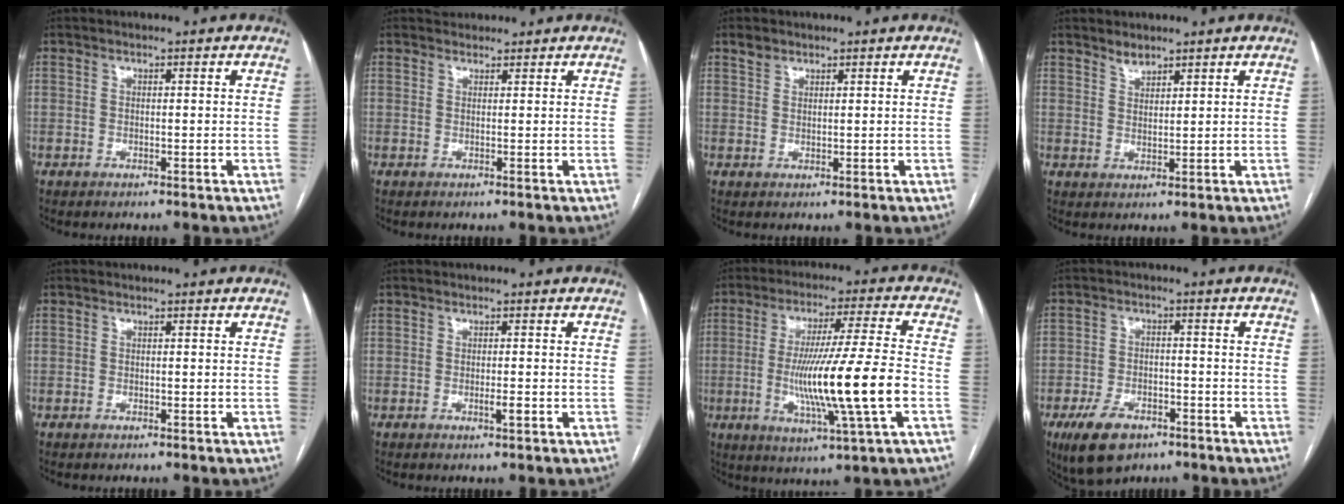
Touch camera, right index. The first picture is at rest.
{"total": 1.6, "force": [1.5, 0.7, -0.1], "torque": [-0.003, 0.017, 0.022]}
{"total": 1.8, "force": [1.4, 1.0, 0.3], "torque": [-0.007, 0.007, 0.028]}
{"total": 2.3, "force": [2.0, 0.8, 0.4], "torque": [-0.005, -0.002, 0.038]}
{"total": 0.0}
{"total": 1.3, "force": [-0.5, 0.1, 1.2], "torque": [-0.022, -0.002, -0.008]}
{"total": 15.9, "force": [-3.0, -0.8, 15.6], "torque": [-0.288, -0.012, -0.055]}
{"total": 8.0, "force": [-4.7, 4.5, 4.6], "torque": [-0.091, -0.002, -0.074]}